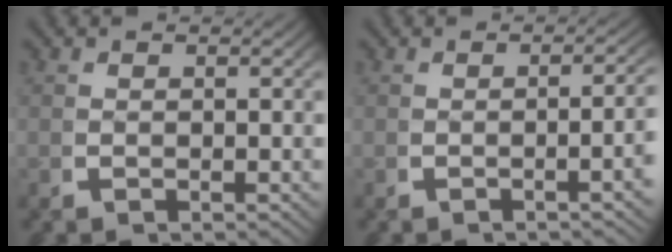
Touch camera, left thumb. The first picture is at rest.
{"total": 3.0, "force": [-0.7, 0.4, 2.9], "torque": [-0.042, 0.006, -0.013]}